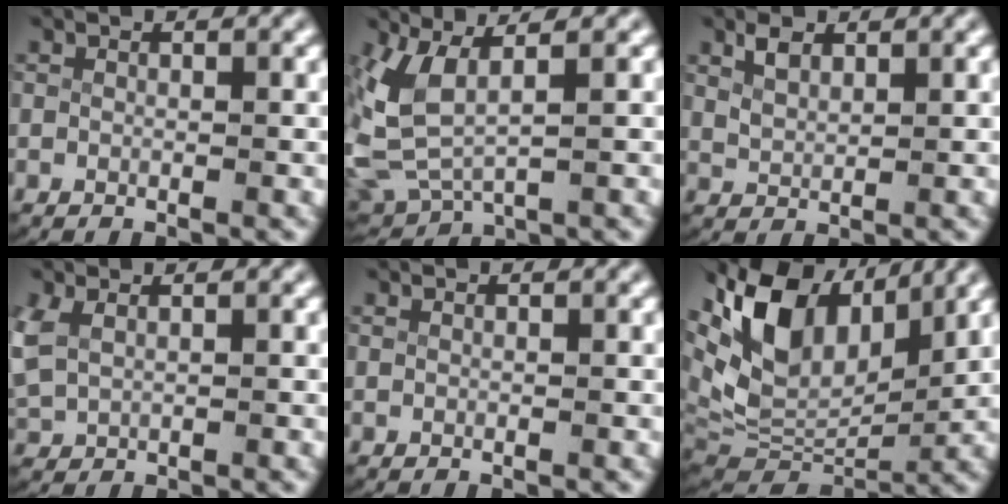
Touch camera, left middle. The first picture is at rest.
{"total": 6.8, "force": [1.3, 5.0, 4.4], "torque": [-0.133, -0.021, 0.034]}
{"total": 1.6, "force": [1.2, 0.7, 0.8], "torque": [-0.028, -0.007, 0.033]}
{"total": 2.3, "force": [0.6, 1.8, 1.2], "torque": [-0.050, -0.008, 0.027]}
{"total": 0.0}
{"total": 12.2, "force": [4.1, 7.9, 8.4], "torque": [-0.176, -0.011, 0.072]}